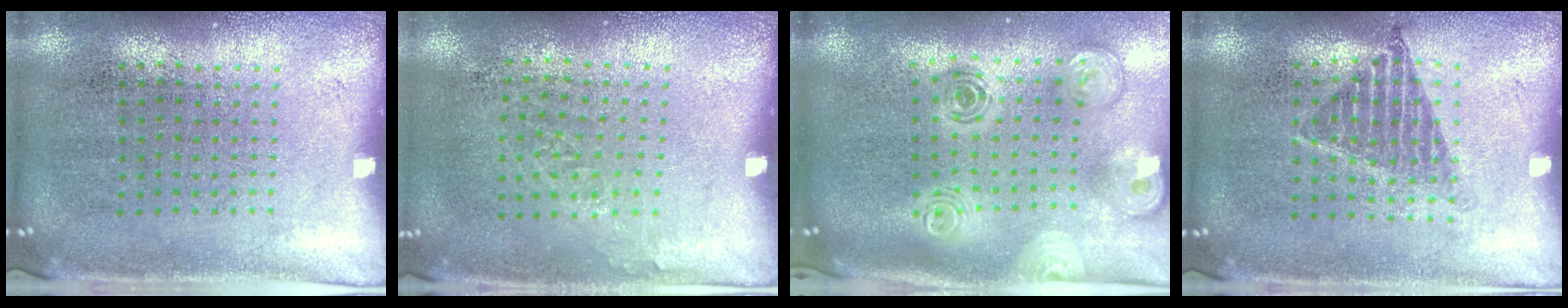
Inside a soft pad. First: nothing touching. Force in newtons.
{"total": 1.0, "press": 0.7, "slide": 0.6}
{"total": 2.0, "press": 1.7, "slide": 1.1}
{"total": 1.1, "press": 0.9, "slide": 0.6}